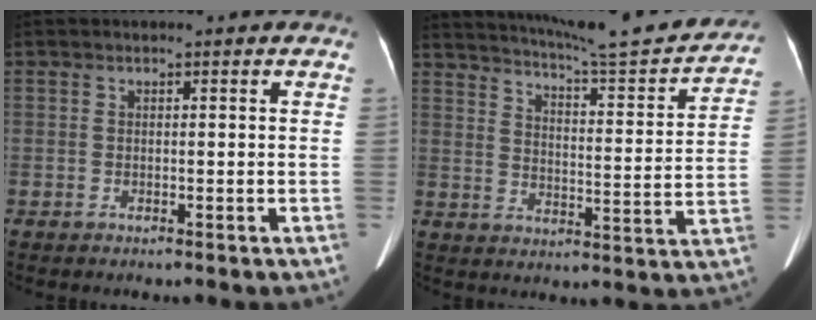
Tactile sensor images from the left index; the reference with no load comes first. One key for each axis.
{"total": 20.4, "fx": 19.0, "fy": 1.0, "fz": 7.4, "tx": -0.114, "ty": -0.038, "tz": 0.251}